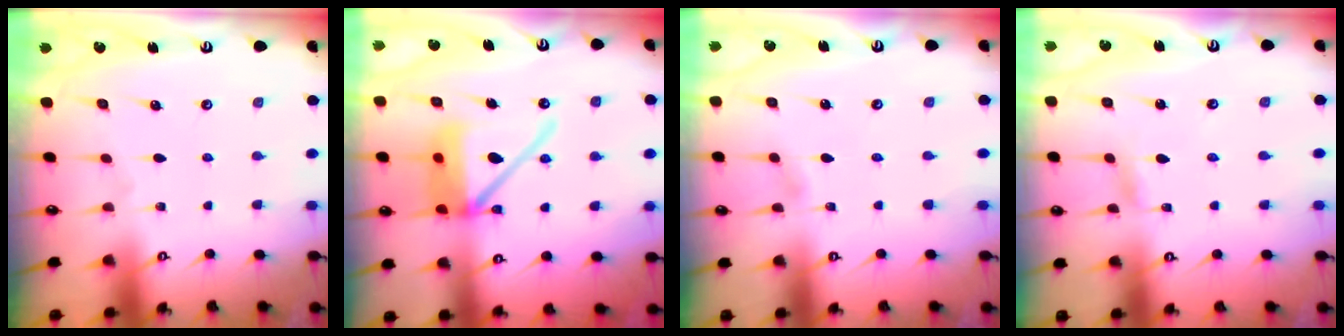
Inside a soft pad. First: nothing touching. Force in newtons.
{"total": 14.7, "press": 14.6, "slide": 2.0}
{"total": 1.6, "press": 1.6, "slide": 0.2}
{"total": 1.6, "press": 1.6, "slide": 0.2}